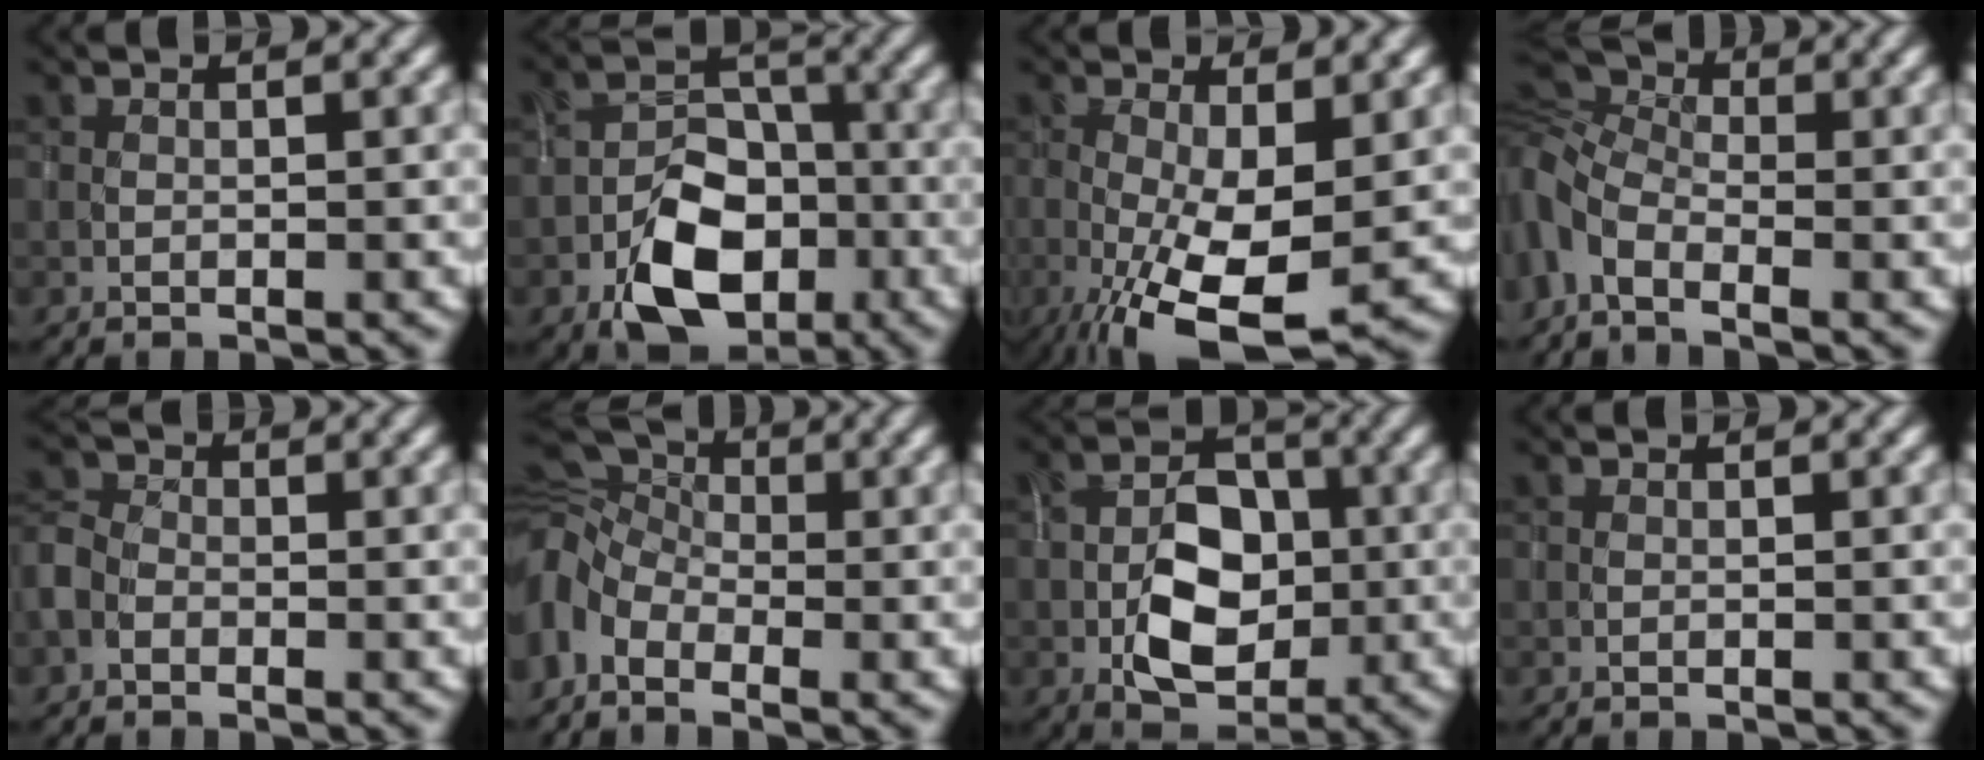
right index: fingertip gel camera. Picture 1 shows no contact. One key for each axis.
{"total": 8.0, "fx": -3.8, "fy": 5.0, "fz": 5.0, "tx": -0.075, "ty": -0.004, "tz": -0.066}
{"total": 9.1, "fx": -2.4, "fy": 3.1, "fz": 8.2, "tx": -0.152, "ty": -0.020, "tz": -0.035}
{"total": 6.3, "fx": -1.5, "fy": 3.7, "fz": 4.9, "tx": -0.124, "ty": 0.003, "tz": -0.052}
{"total": 3.0, "fx": -1.3, "fy": 2.3, "fz": 1.4, "tx": -0.025, "ty": 0.006, "tz": -0.035}
{"total": 7.4, "fx": -1.0, "fy": 5.3, "fz": 5.1, "tx": -0.101, "ty": 0.010, "tz": -0.020}
{"total": 7.5, "fx": -1.4, "fy": 4.9, "fz": 5.5, "tx": -0.090, "ty": -0.002, "tz": -0.024}
{"total": 0.0}